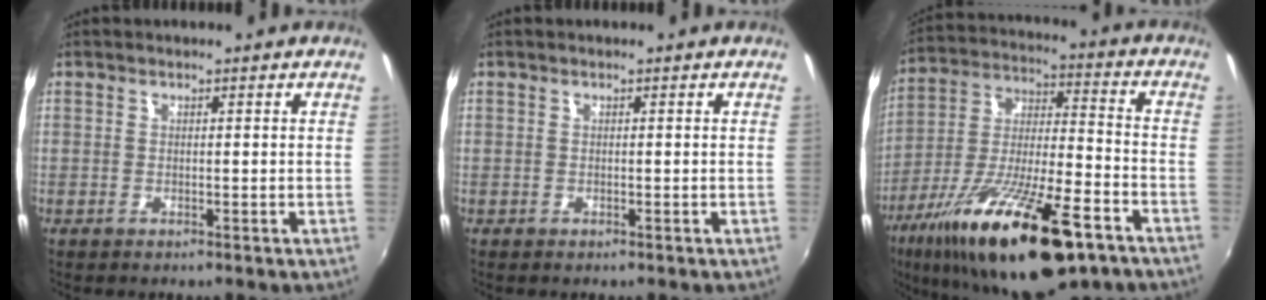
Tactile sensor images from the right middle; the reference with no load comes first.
{"total": 0.0}
{"total": 26.2, "force": [-15.1, 7.2, 20.2], "torque": [-0.358, -0.046, -0.249]}